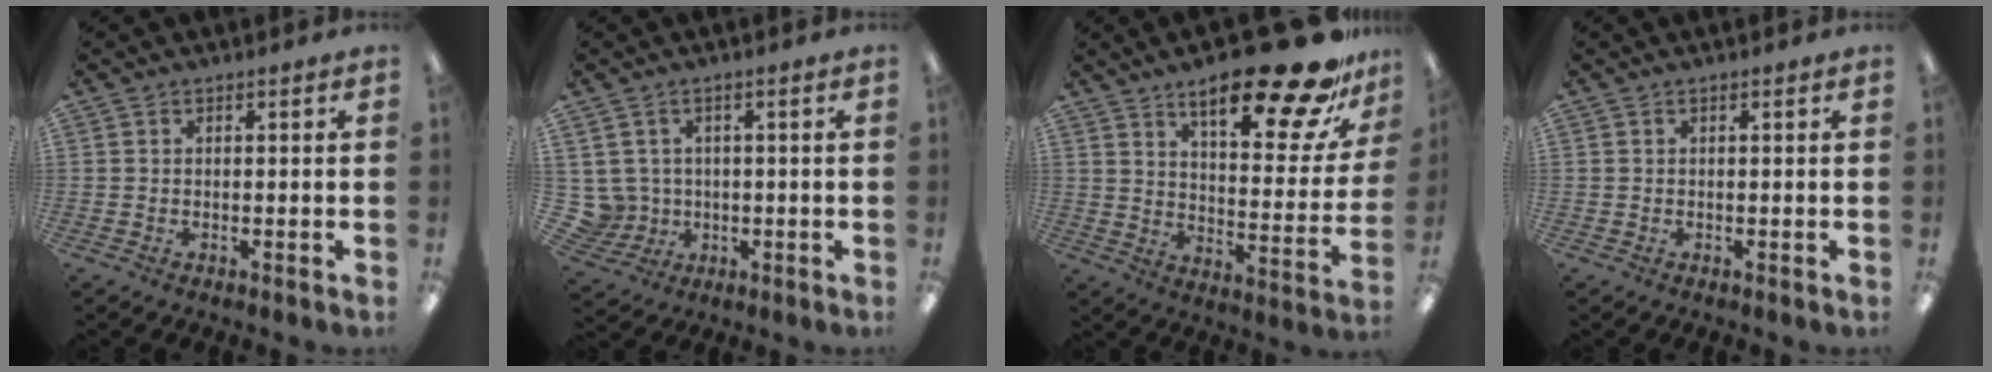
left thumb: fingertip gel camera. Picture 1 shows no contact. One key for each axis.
{"total": 5.6, "fx": 0.9, "fy": 5.4, "fz": 0.8, "tx": -0.039, "ty": -0.001, "tz": 0.022}
{"total": 24.3, "fx": 16.8, "fy": 6.8, "fz": 16.2, "tx": -0.227, "ty": -0.112, "tz": 0.267}
{"total": 0.0}